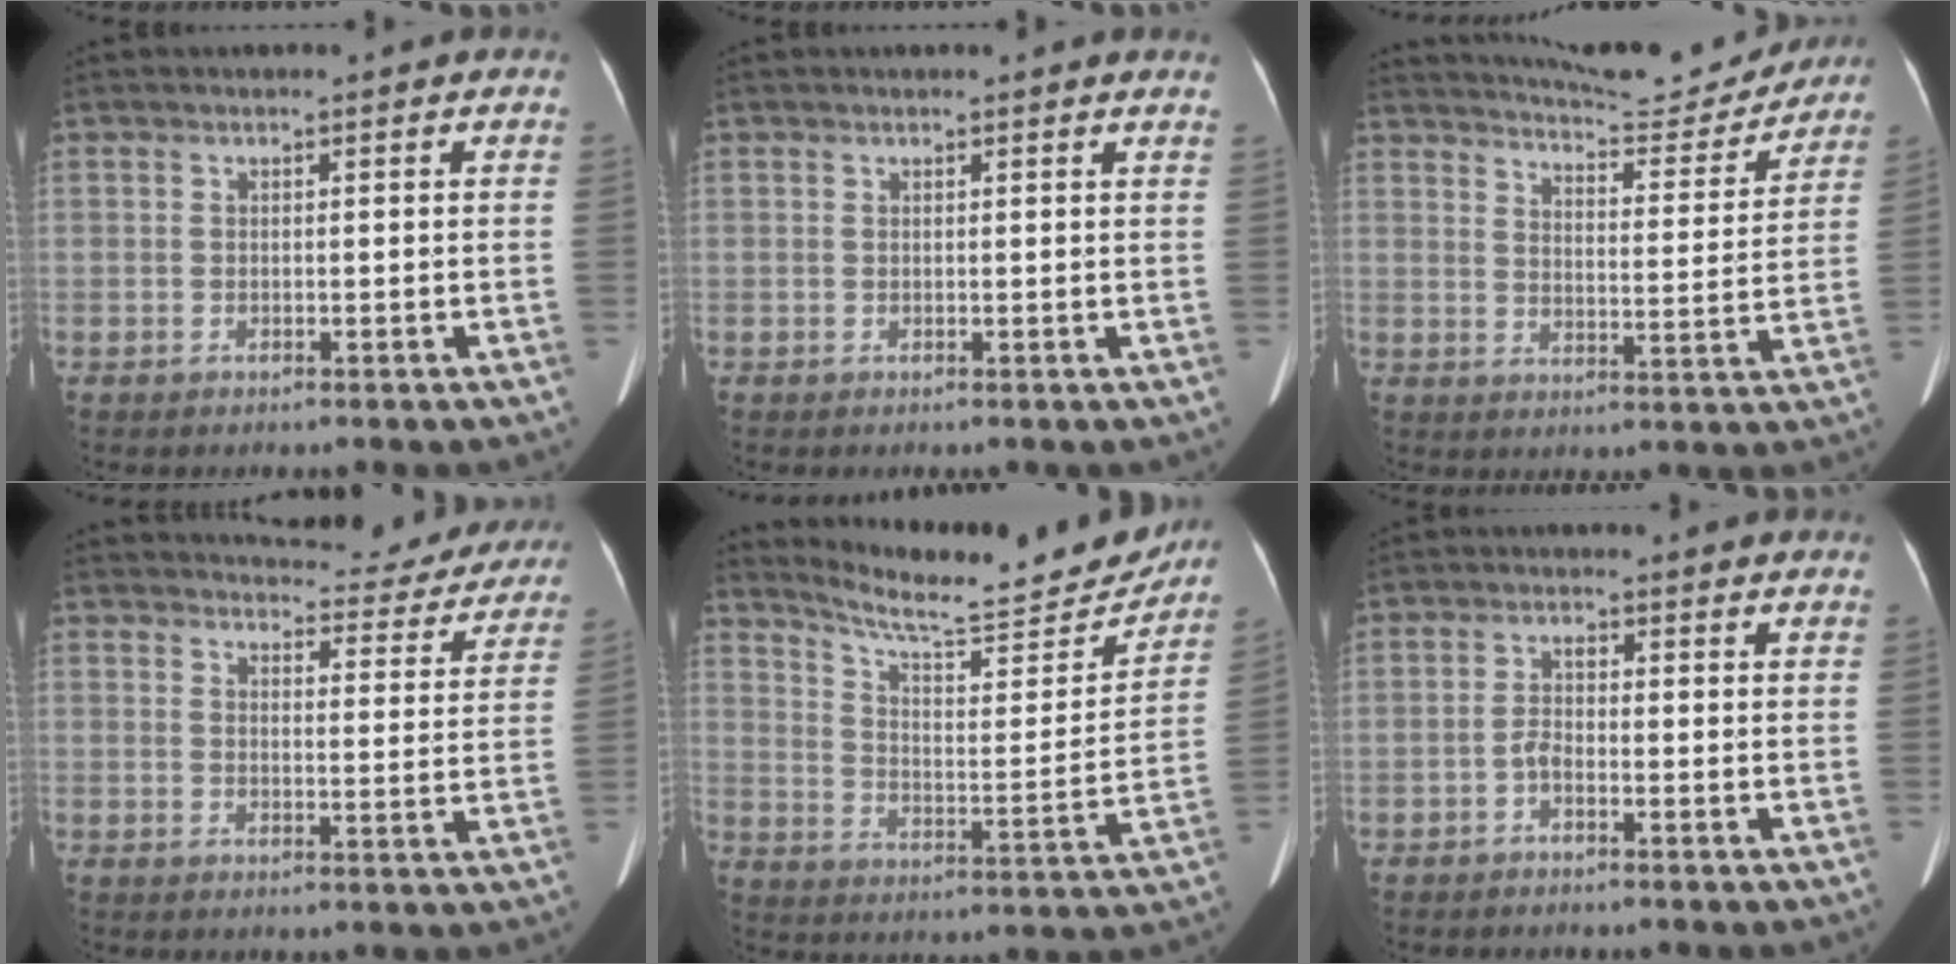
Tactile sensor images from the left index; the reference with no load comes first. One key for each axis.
{"total": 1.4, "fx": 1.3, "fy": -0.2, "fz": 0.3, "tx": -0.014, "ty": -0.014, "tz": 0.006}
{"total": 15.1, "fx": 14.6, "fy": 1.6, "fz": 3.6, "tx": -0.053, "ty": -0.021, "tz": 0.191}
{"total": 14.4, "fx": 13.8, "fy": 3.3, "fz": 2.5, "tx": -0.004, "ty": -0.029, "tz": 0.145}
{"total": 18.5, "fx": 17.2, "fy": 2.6, "fz": 6.2, "tx": -0.099, "ty": -0.027, "tz": 0.243}
{"total": 2.1, "fx": -1.2, "fy": 0.7, "fz": 1.5, "tx": -0.030, "ty": 0.003, "tz": -0.026}